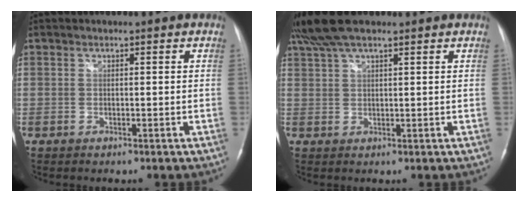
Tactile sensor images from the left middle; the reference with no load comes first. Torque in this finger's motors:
{"motor_torque": [0.76, -0.63, 0.30, 0.12]}